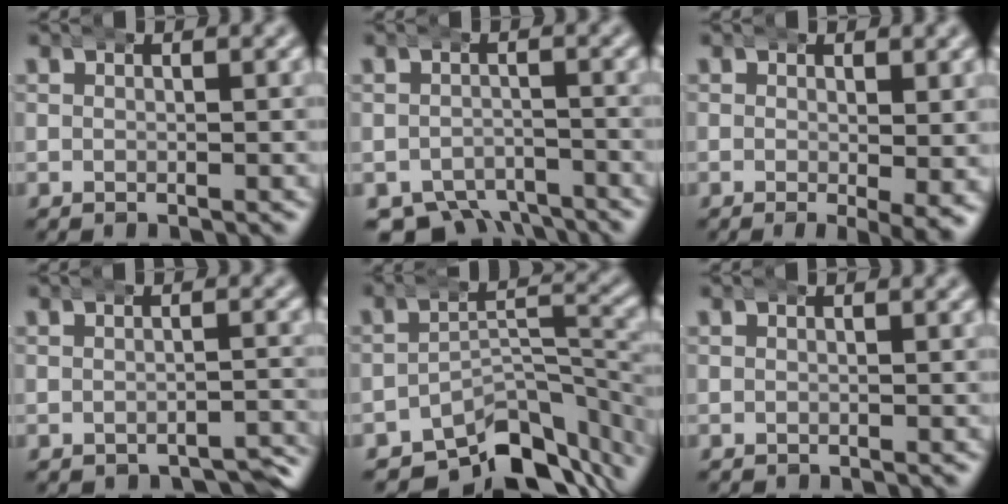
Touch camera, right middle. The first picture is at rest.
{"total": 6.4, "force": [-5.2, 3.2, 1.8], "torque": [-0.021, -0.029, -0.077]}
{"total": 2.8, "force": [-0.7, 0.5, 2.7], "torque": [-0.038, -0.012, -0.009]}
{"total": 2.5, "force": [-2.4, 0.7, 0.3], "torque": [-0.005, -0.002, -0.038]}
{"total": 10.6, "force": [-7.5, 4.9, 5.8], "torque": [-0.051, -0.020, -0.111]}
{"total": 0.0}